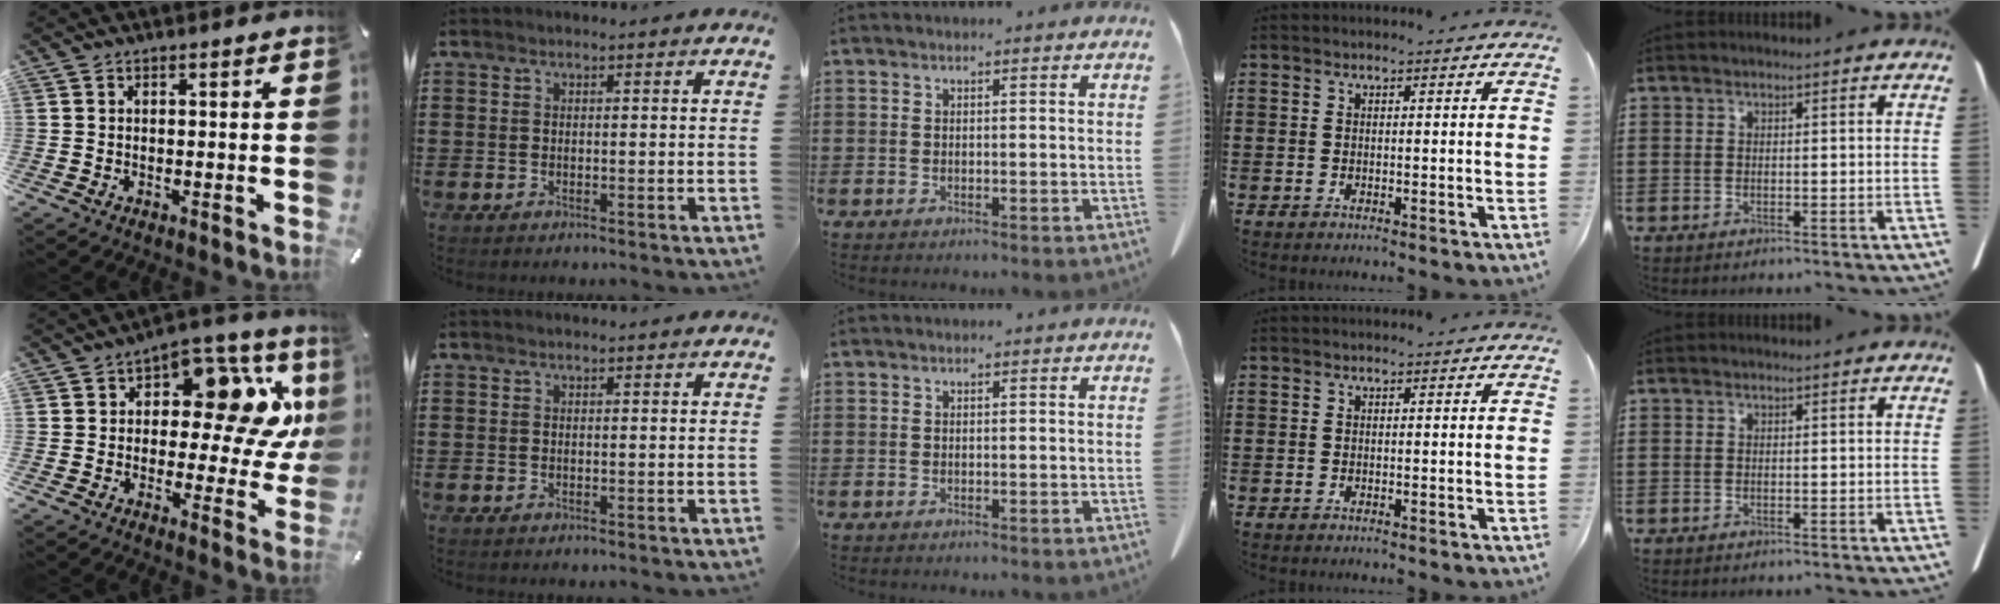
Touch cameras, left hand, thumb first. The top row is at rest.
{"thumb": {"total": 17.6, "force": [5.2, 9.9, 13.6], "torque": [-0.180, -0.027, 0.087]}}